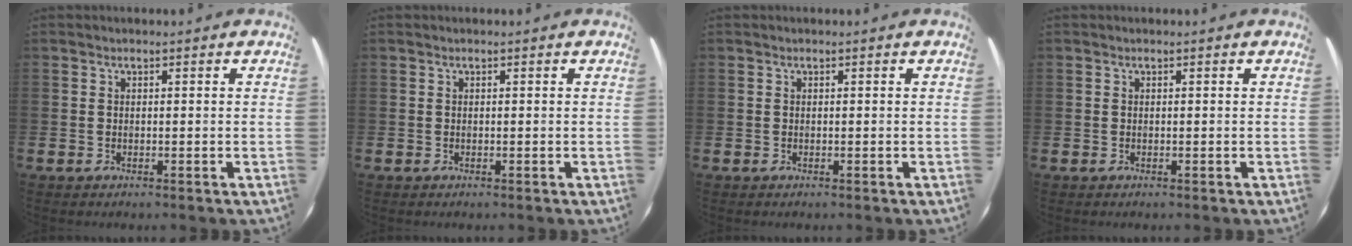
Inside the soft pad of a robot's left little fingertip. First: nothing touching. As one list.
[{"total": 0.0}, {"total": 0.0}, {"total": 0.0}]